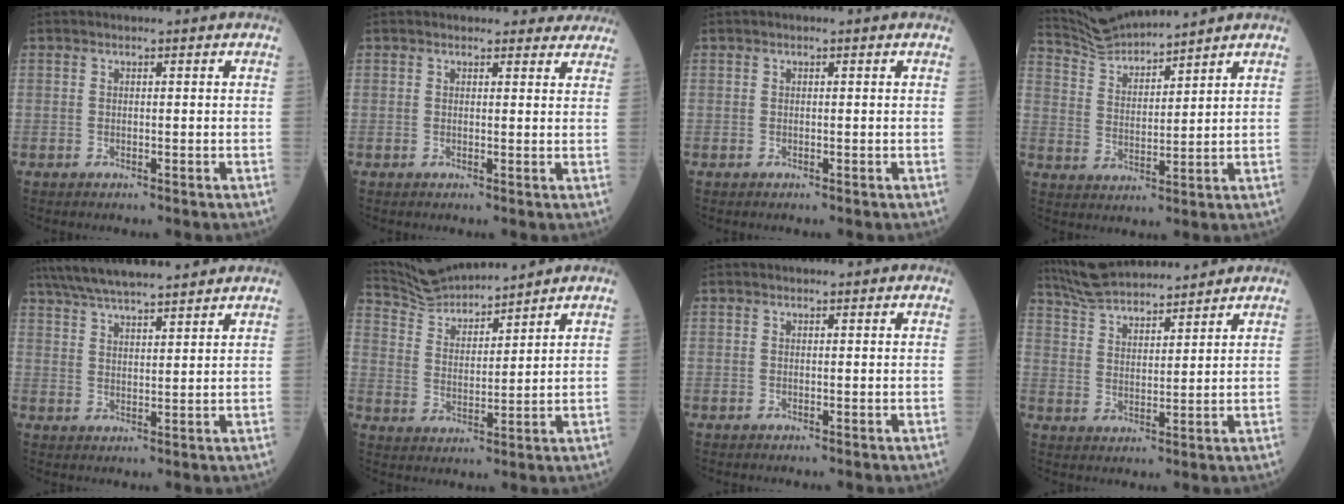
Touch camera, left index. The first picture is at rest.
{"total": 4.5, "force": [4.2, 1.6, 0.2], "torque": [0.014, -0.003, 0.030]}
{"total": 0.0}
{"total": 7.4, "force": [7.4, -0.9, 0.6], "torque": [-0.031, 0.011, 0.159]}
{"total": 13.8, "force": [12.2, 1.4, 6.3], "torque": [-0.113, 0.025, 0.193]}
{"total": 9.1, "force": [9.0, 0.0, 1.2], "torque": [-0.042, 0.019, 0.185]}
{"total": 0.8, "force": [0.8, 0.3, 0.2], "torque": [-0.009, 0.011, 0.012]}
{"total": 12.3, "force": [11.5, 1.9, 4.0], "torque": [-0.078, 0.023, 0.204]}